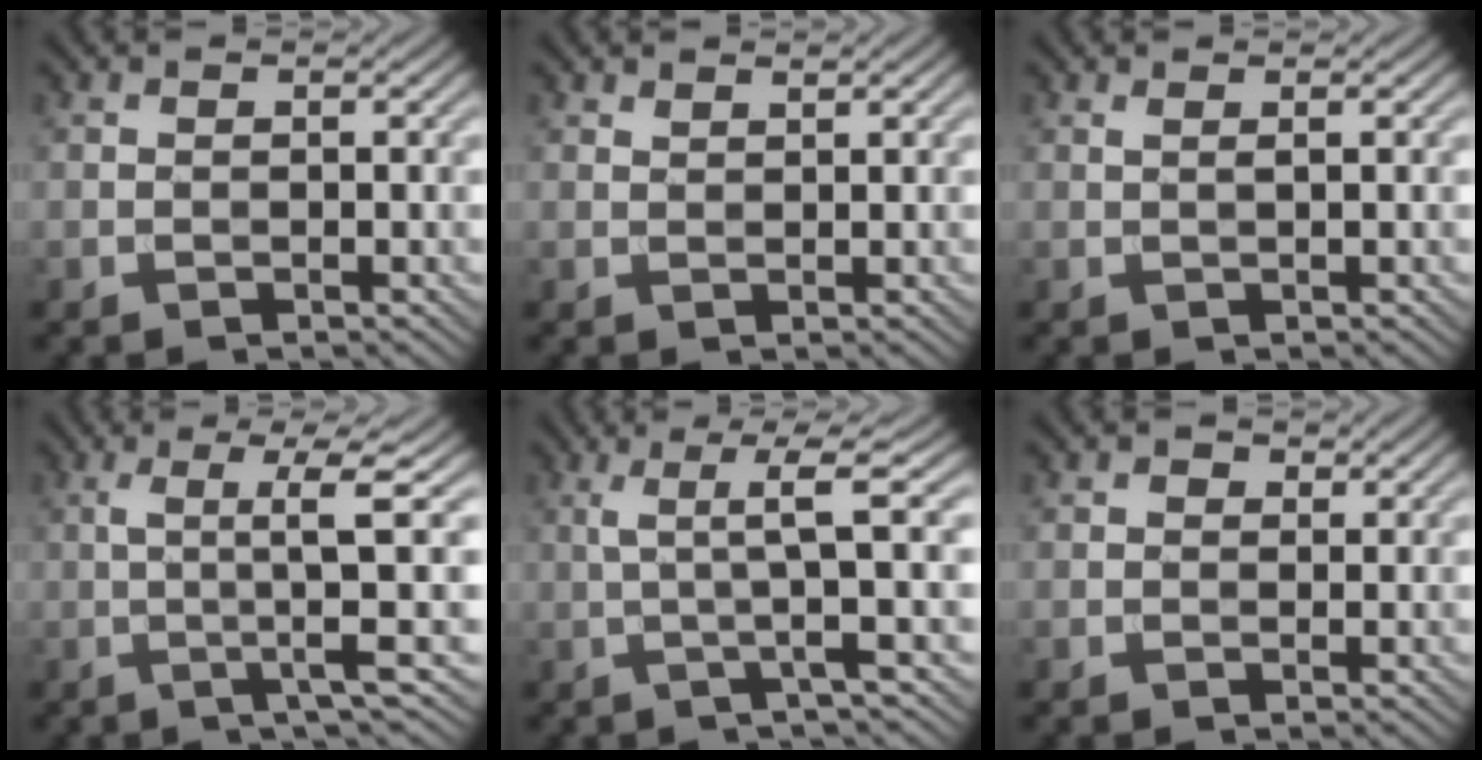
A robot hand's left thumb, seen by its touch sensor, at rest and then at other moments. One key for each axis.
{"total": 0.9, "fx": 0.9, "fy": 0.1, "fz": 0.3, "tx": -0.010, "ty": 0.000, "tz": 0.019}
{"total": 0.7, "fx": 0.4, "fy": -0.1, "fz": 0.6, "tx": -0.015, "ty": 0.004, "tz": 0.006}
{"total": 6.4, "fx": -0.2, "fy": 0.1, "fz": 6.4, "tx": -0.119, "ty": 0.009, "tz": -0.009}
{"total": 5.3, "fx": 0.5, "fy": 0.2, "fz": 5.3, "tx": -0.095, "ty": 0.014, "tz": 0.002}
{"total": 1.0, "fx": 0.4, "fy": 0.8, "fz": 0.3, "tx": -0.003, "ty": -0.001, "tz": 0.003}